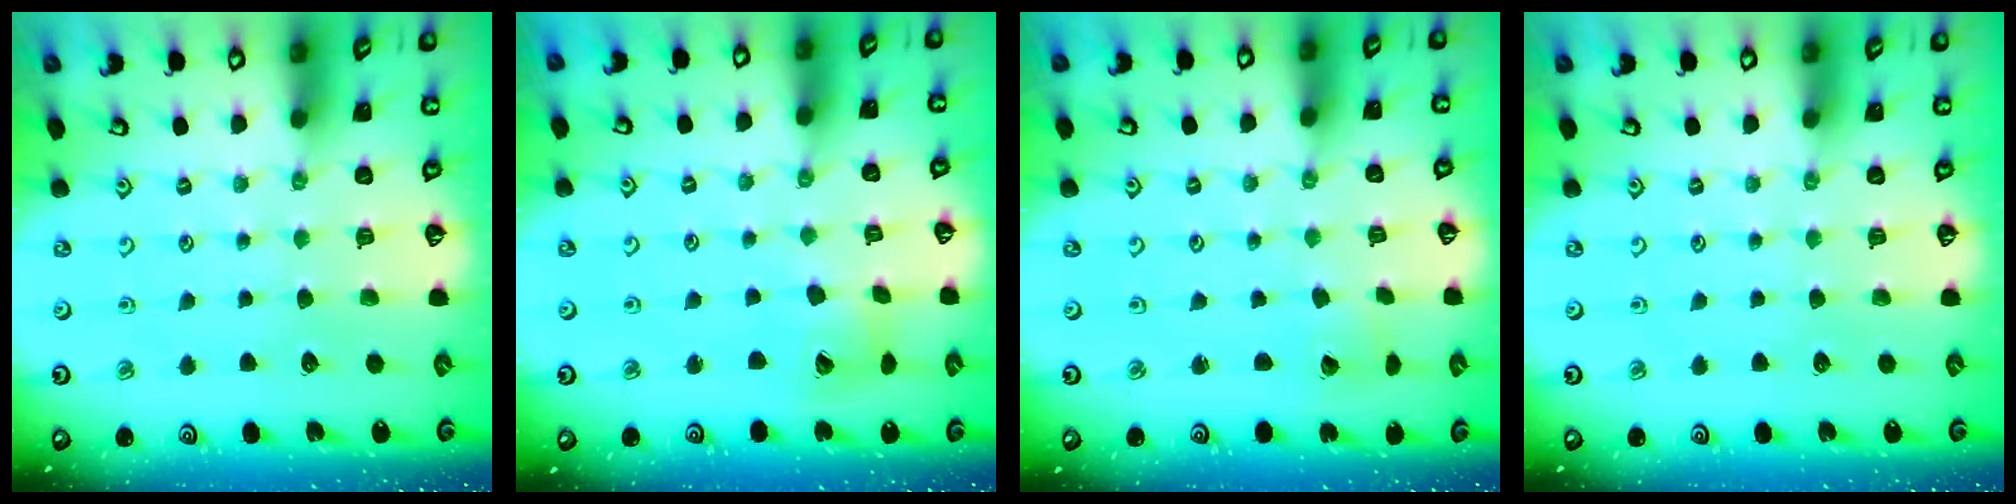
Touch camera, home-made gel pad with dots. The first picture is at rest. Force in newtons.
{"total": 8.8, "press": 8.7, "slide": 1.2}
{"total": 2.3, "press": 2.3, "slide": 0.2}
{"total": 0.0}